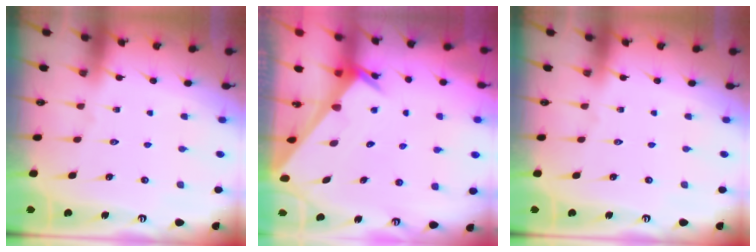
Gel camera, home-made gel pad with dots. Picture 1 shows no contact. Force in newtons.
{"total": 3.4, "press": 3.4, "slide": 0.4}
{"total": 0.0}